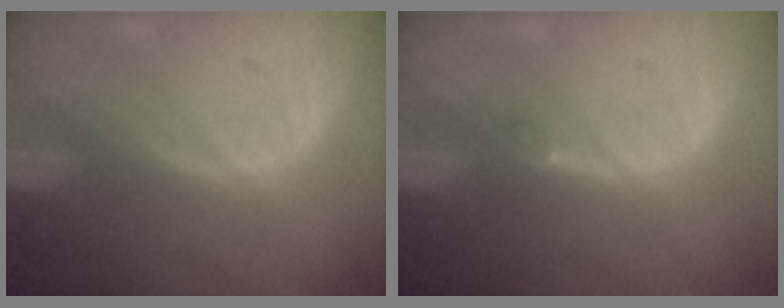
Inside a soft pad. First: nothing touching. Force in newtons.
{"total": 0.9, "press": 0.9, "slide": 0.3}